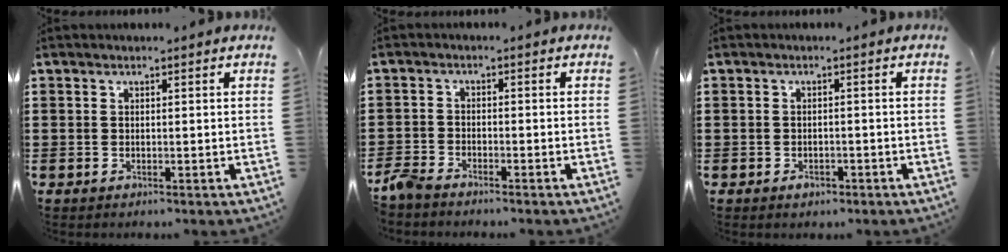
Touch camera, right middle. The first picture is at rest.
{"total": 2.8, "force": [-2.6, 0.4, 0.8], "torque": [-0.039, -0.004, -0.061]}
{"total": 1.3, "force": [-0.9, 0.9, 0.3], "torque": [-0.009, -0.001, -0.018]}